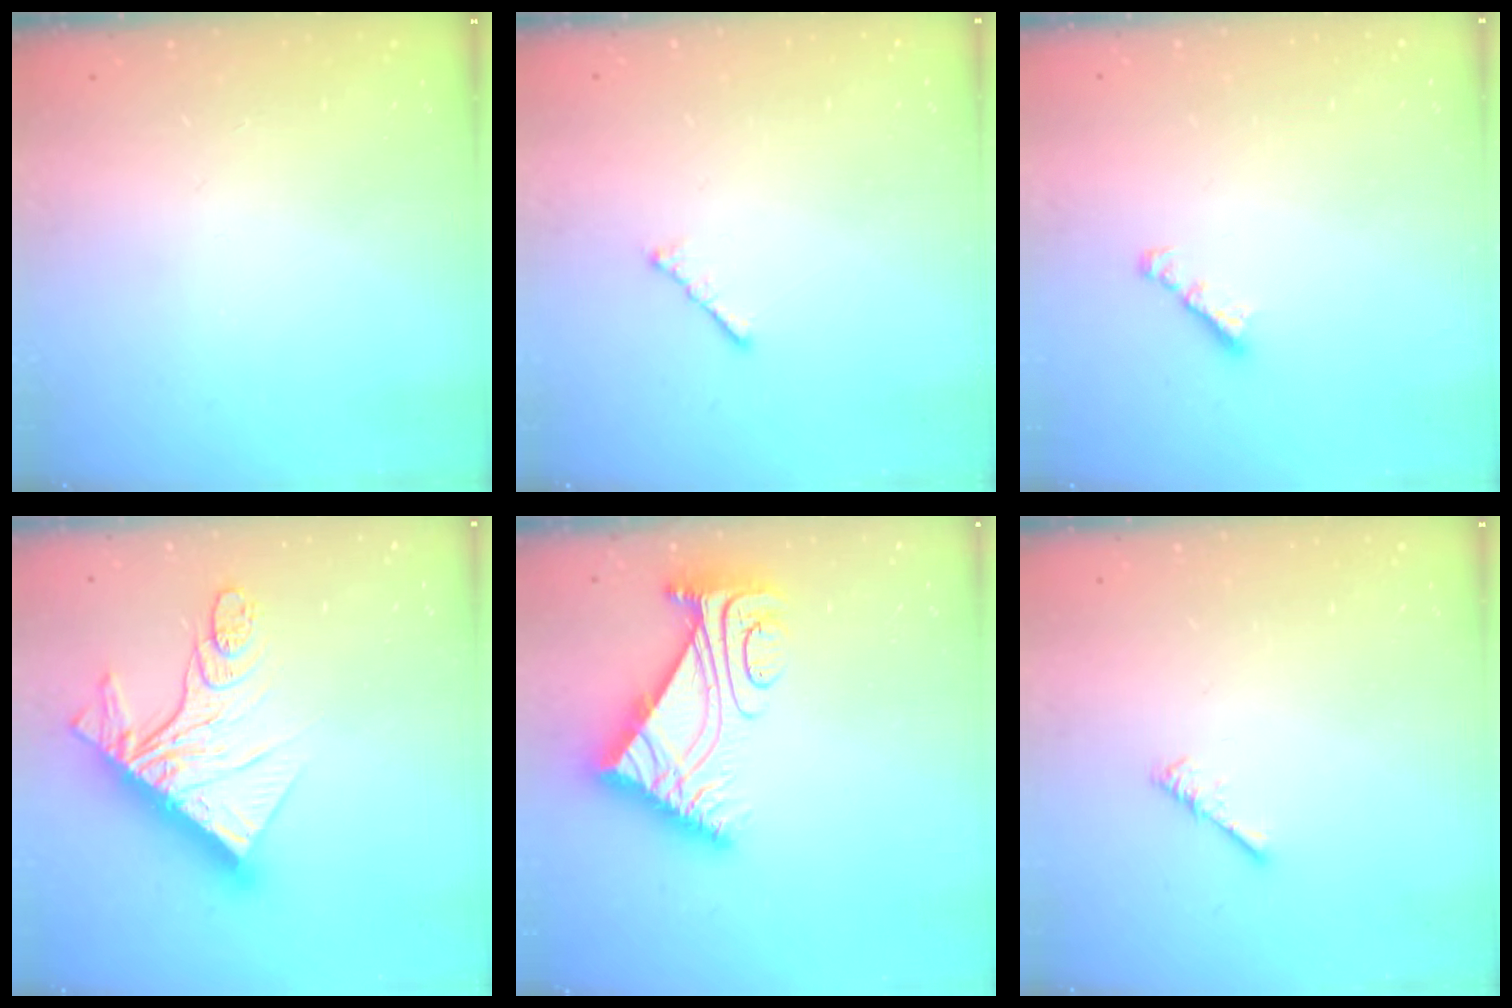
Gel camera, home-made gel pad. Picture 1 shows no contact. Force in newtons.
{"total": 1.9, "press": 1.8, "slide": 0.5}
{"total": 2.2, "press": 2.1, "slide": 0.6}
{"total": 19.7, "press": 19.6, "slide": 2.0}
{"total": 9.6, "press": 9.6, "slide": 0.9}
{"total": 0.9, "press": 0.9, "slide": 0.3}